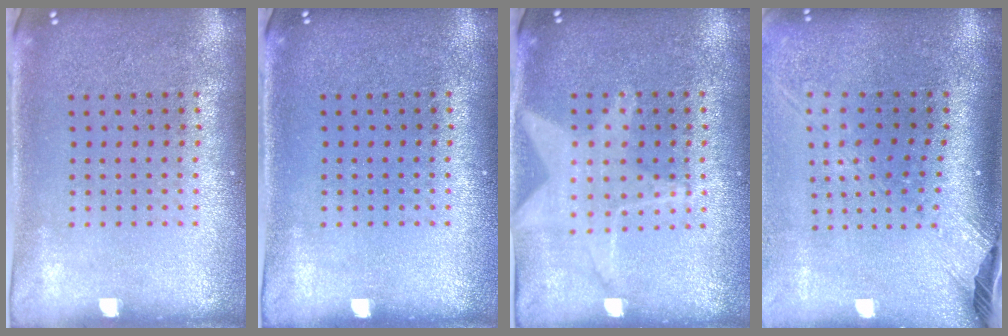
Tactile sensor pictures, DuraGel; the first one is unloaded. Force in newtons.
{"total": 0.0}
{"total": 1.4, "press": 1.3, "slide": 0.3}
{"total": 2.6, "press": 1.9, "slide": 1.8}